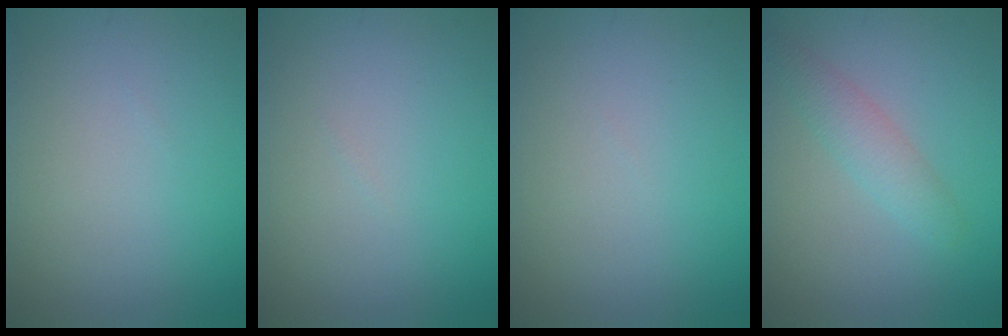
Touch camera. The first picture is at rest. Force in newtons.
{"total": 0.0}
{"total": 0.0}
{"total": 2.4, "press": 2.4, "slide": 0.1}